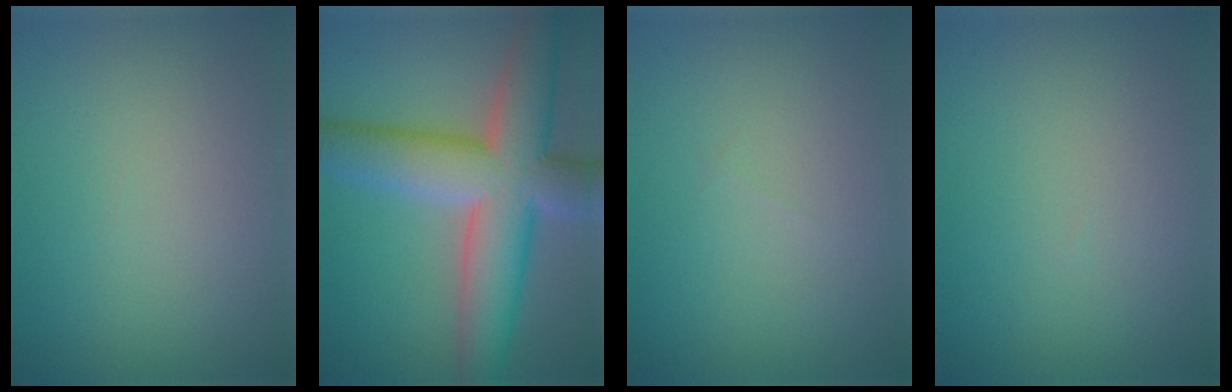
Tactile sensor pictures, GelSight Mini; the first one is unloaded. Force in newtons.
{"total": 11.5, "press": 11.4, "slide": 1.1}
{"total": 0.0}
{"total": 0.0}